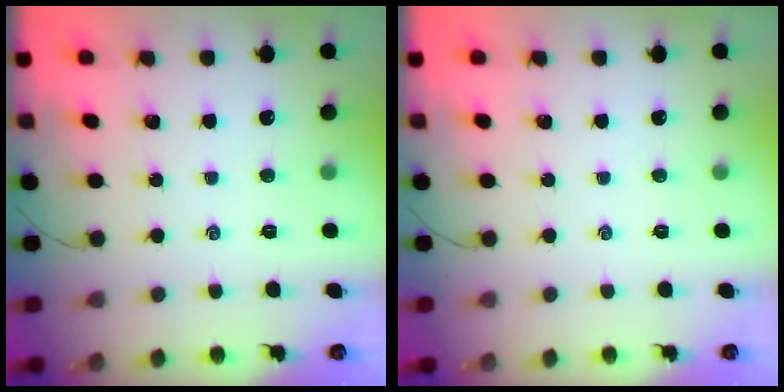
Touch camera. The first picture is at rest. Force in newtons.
{"total": 0.0}